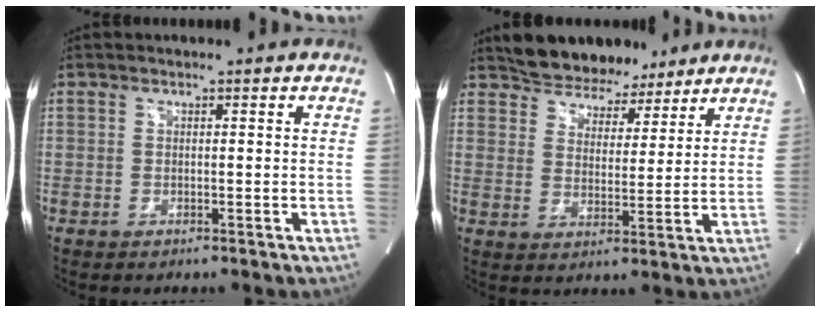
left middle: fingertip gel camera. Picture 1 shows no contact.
{"total": 9.8, "force": [8.6, 4.2, 2.3], "torque": [-0.028, 0.011, 0.133]}